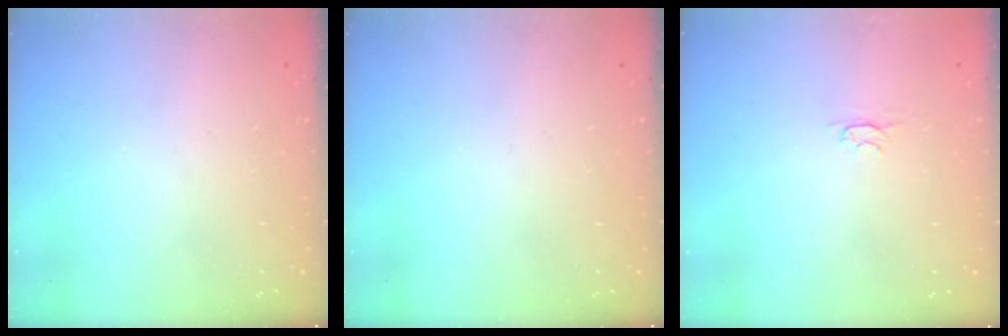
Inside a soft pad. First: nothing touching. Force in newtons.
{"total": 0.0}
{"total": 2.4, "press": 2.3, "slide": 0.5}